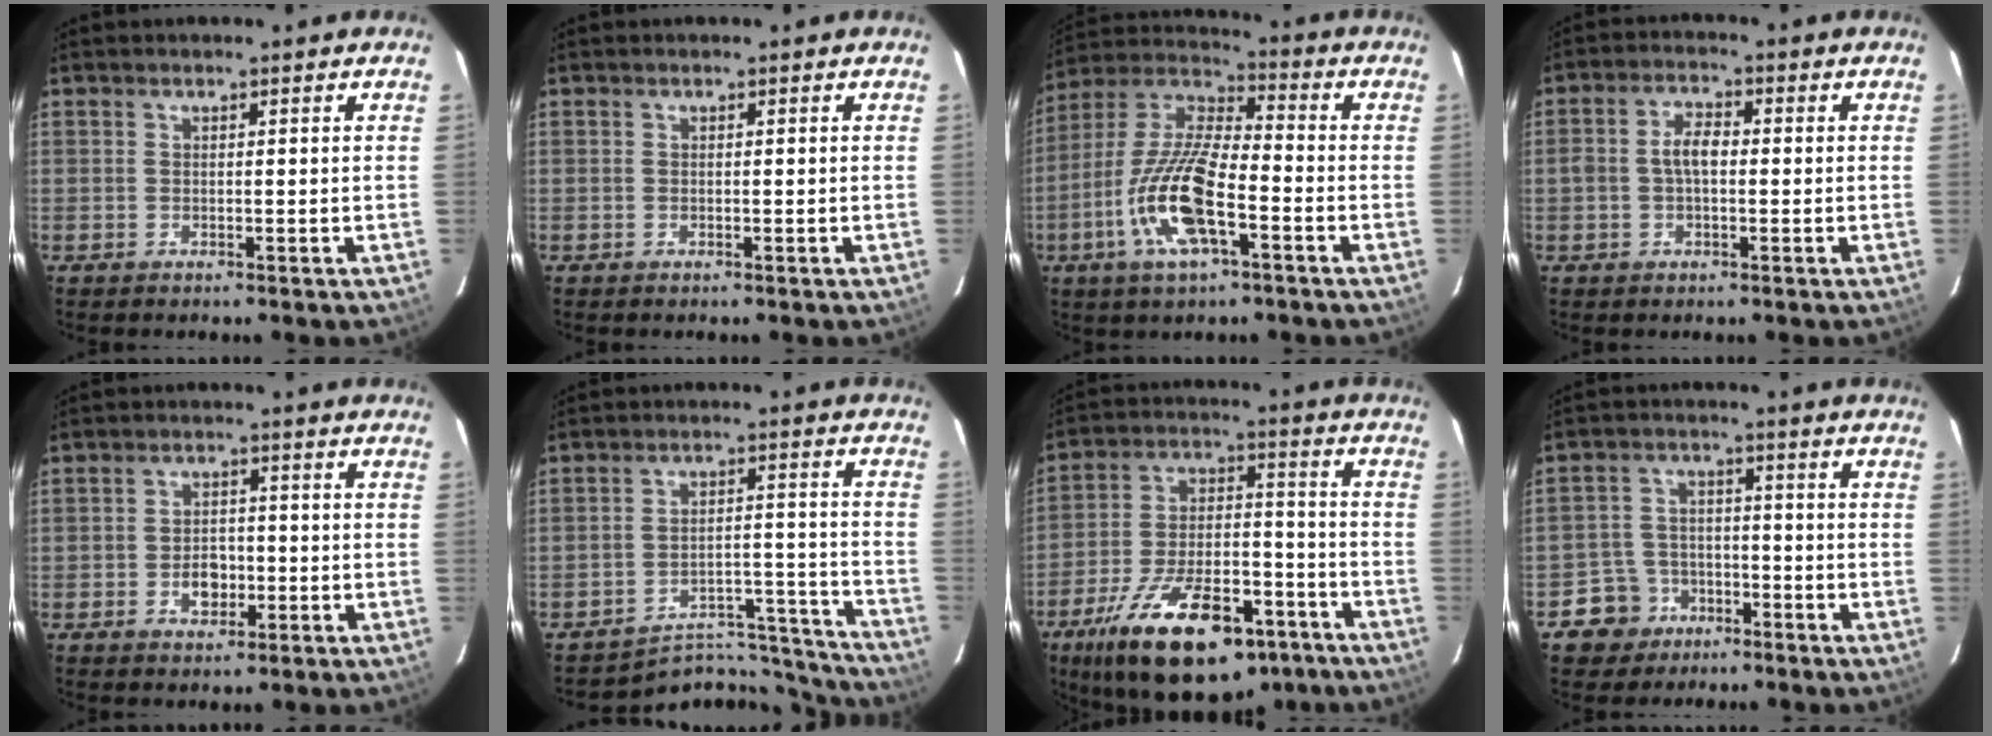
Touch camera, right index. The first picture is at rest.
{"total": 0.0}
{"total": 15.9, "force": [-6.3, 4.9, 13.7], "torque": [-0.286, -0.010, -0.128]}
{"total": 4.5, "force": [-0.3, 2.5, 3.7], "torque": [-0.074, 0.013, -0.004]}
{"total": 4.5, "force": [-1.5, 3.4, 2.5], "torque": [-0.048, 0.006, -0.019]}
{"total": 14.0, "force": [-13.7, 3.0, -0.1], "torque": [0.010, 0.063, -0.191]}
{"total": 25.2, "force": [-16.4, 10.8, 15.7], "torque": [-0.278, -0.009, -0.240]}
{"total": 7.1, "force": [-4.3, 5.6, 0.6], "torque": [-0.036, 0.026, -0.066]}